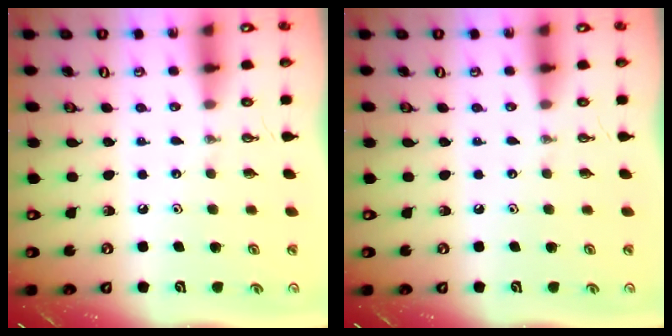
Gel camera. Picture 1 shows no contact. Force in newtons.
{"total": 0.0}